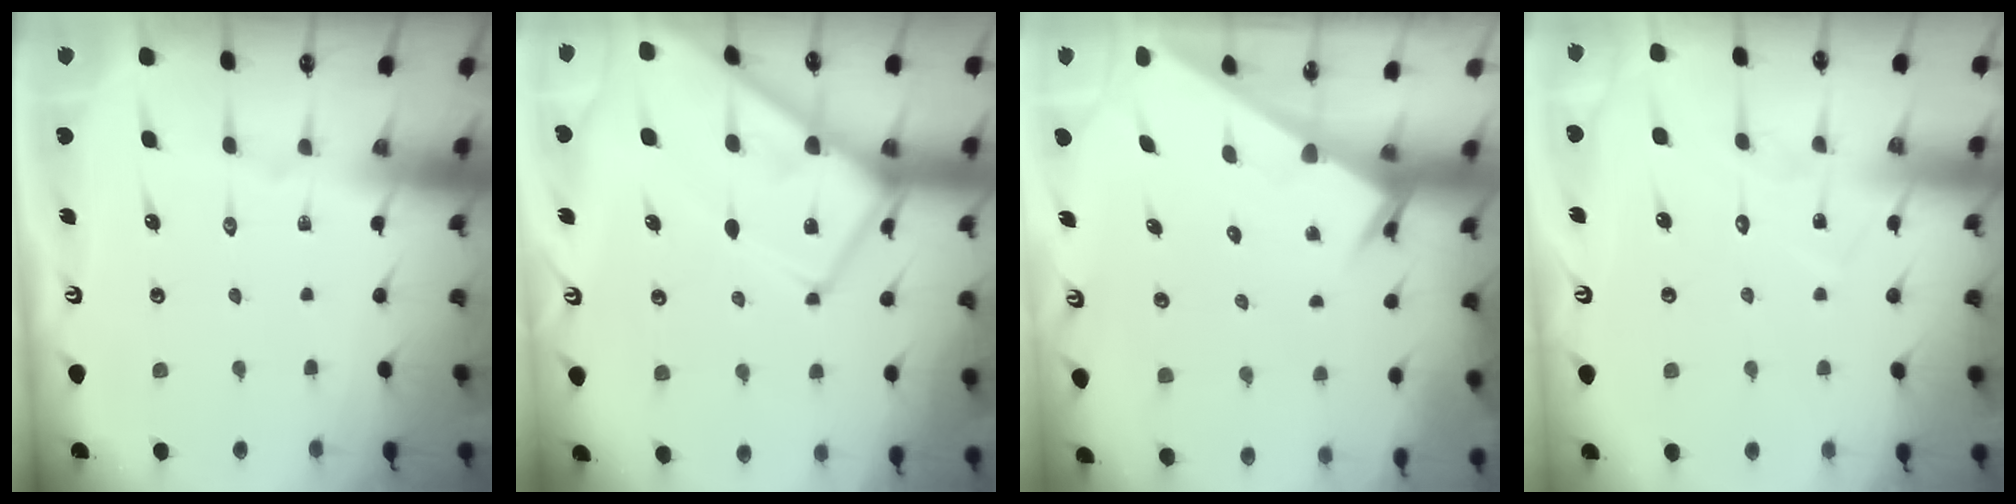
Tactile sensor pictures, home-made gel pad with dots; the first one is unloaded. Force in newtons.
{"total": 13.6, "press": 13.5, "slide": 1.4}
{"total": 2.5, "press": 2.5, "slide": 0.1}
{"total": 7.0, "press": 7.0, "slide": 0.1}